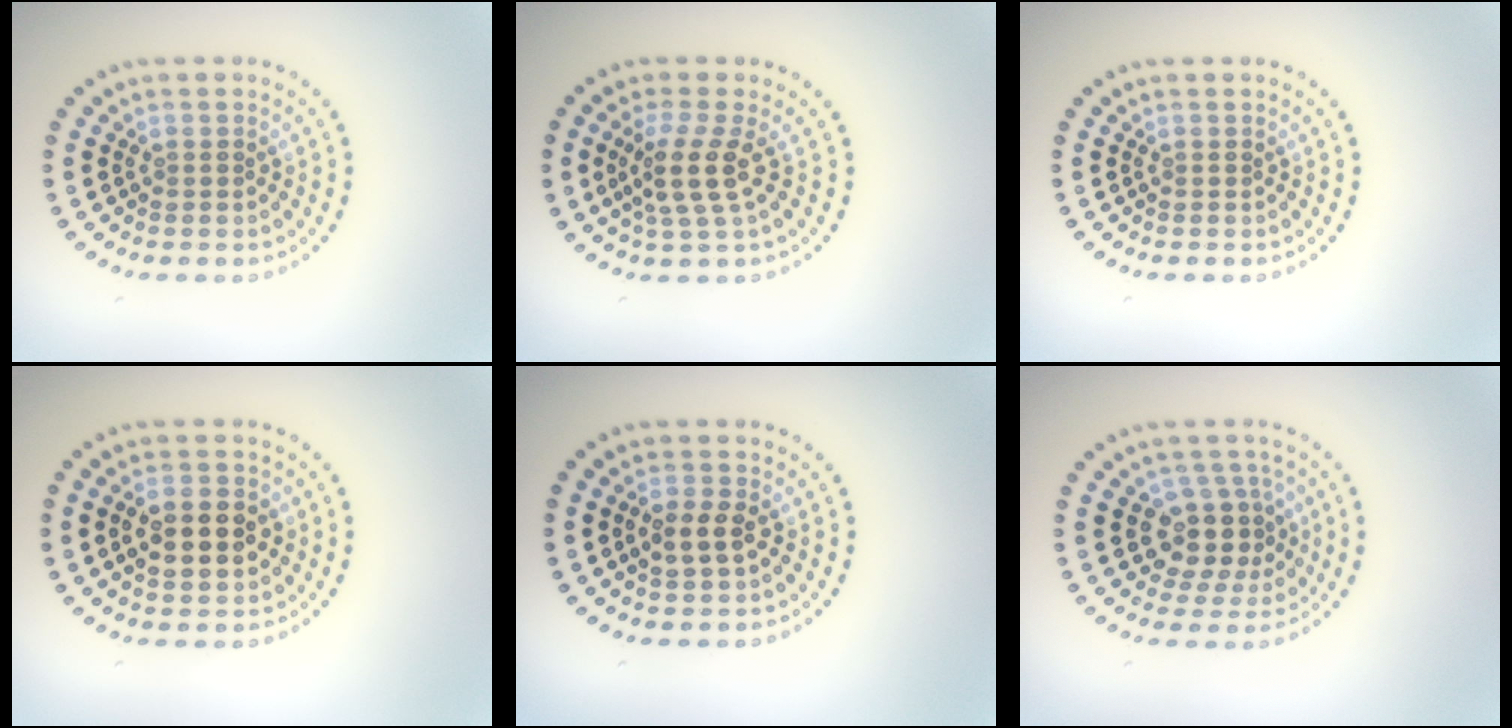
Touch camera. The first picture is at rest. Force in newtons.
{"total": 3.3, "press": 2.7, "slide": 2.0}
{"total": 0.0}
{"total": 4.6, "press": 4.6, "slide": 0.2}
{"total": 2.4, "press": 2.4, "slide": 0.3}
{"total": 4.3, "press": 3.8, "slide": 2.1}